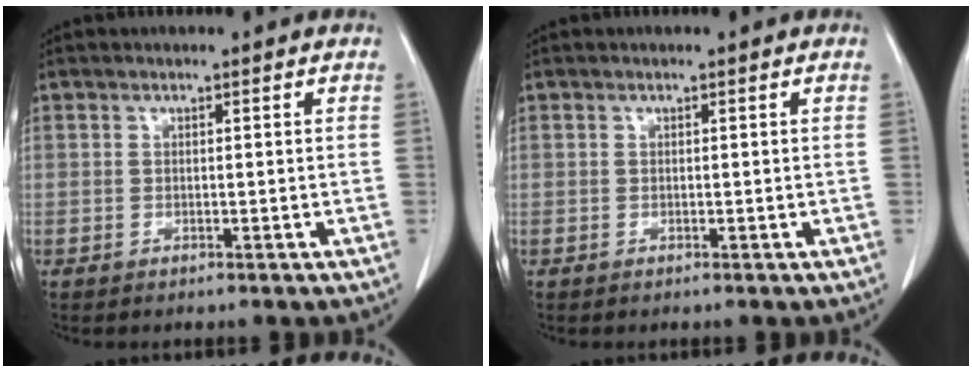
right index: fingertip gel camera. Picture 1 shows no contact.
{"total": 0.0}